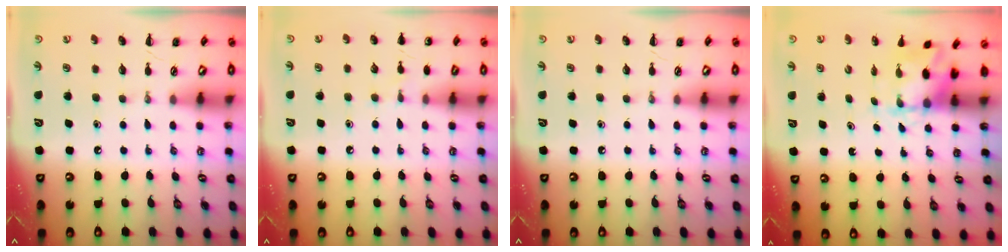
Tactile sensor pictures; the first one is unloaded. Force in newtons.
{"total": 4.5, "press": 4.2, "slide": 1.6}
{"total": 0.0}
{"total": 2.7, "press": 2.5, "slide": 0.9}